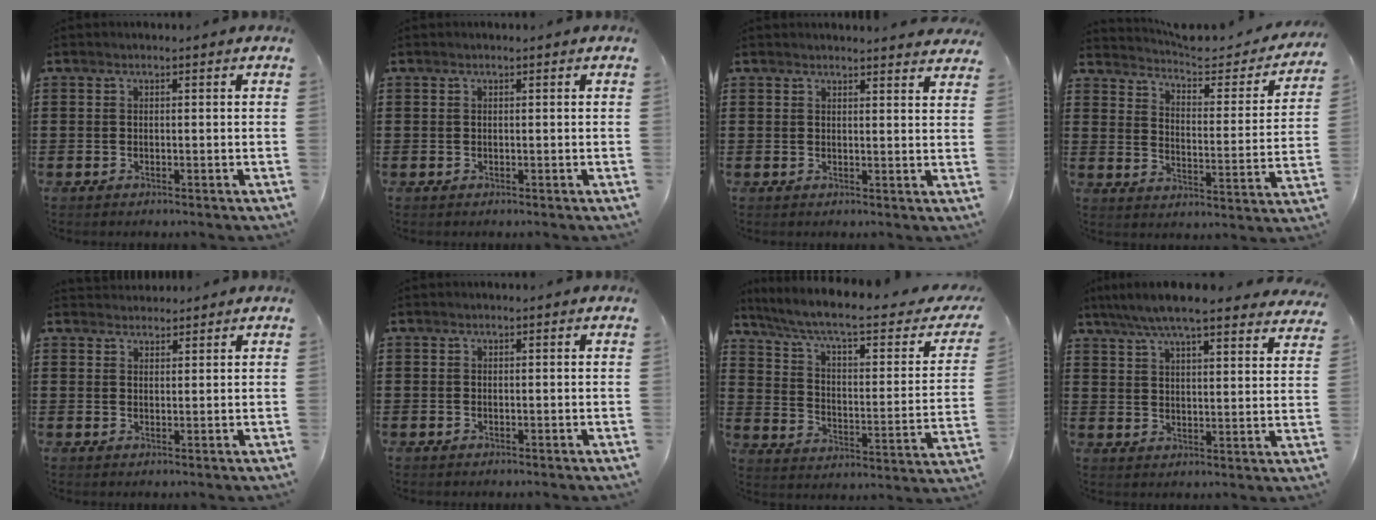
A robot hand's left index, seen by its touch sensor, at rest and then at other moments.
{"total": 0.0}
{"total": 2.4, "force": [2.4, -0.2, 0.3], "torque": [-0.004, -0.011, 0.043]}
{"total": 4.5, "force": [4.2, 0.6, 1.2], "torque": [-0.041, -0.032, 0.065]}
{"total": 1.9, "force": [1.8, 0.5, -0.2], "torque": [-0.001, 0.001, 0.036]}
{"total": 0.0}
{"total": 8.1, "force": [6.1, 0.9, 5.3], "torque": [-0.126, -0.039, 0.096]}
{"total": 7.0, "force": [6.2, 0.3, 3.1], "torque": [-0.083, -0.024, 0.111]}